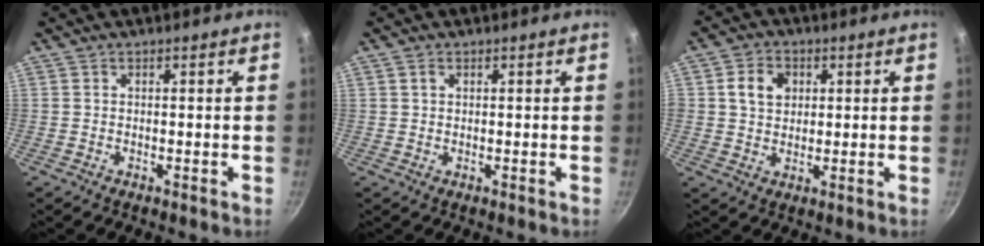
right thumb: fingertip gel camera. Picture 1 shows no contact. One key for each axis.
{"total": 1.2, "fx": 0.6, "fy": 0.9, "fz": 0.7, "tx": -0.011, "ty": 0.001, "tz": 0.010}
{"total": 6.0, "fx": 1.6, "fy": 4.9, "fz": 3.2, "tx": -0.033, "ty": 0.005, "tz": 0.024}